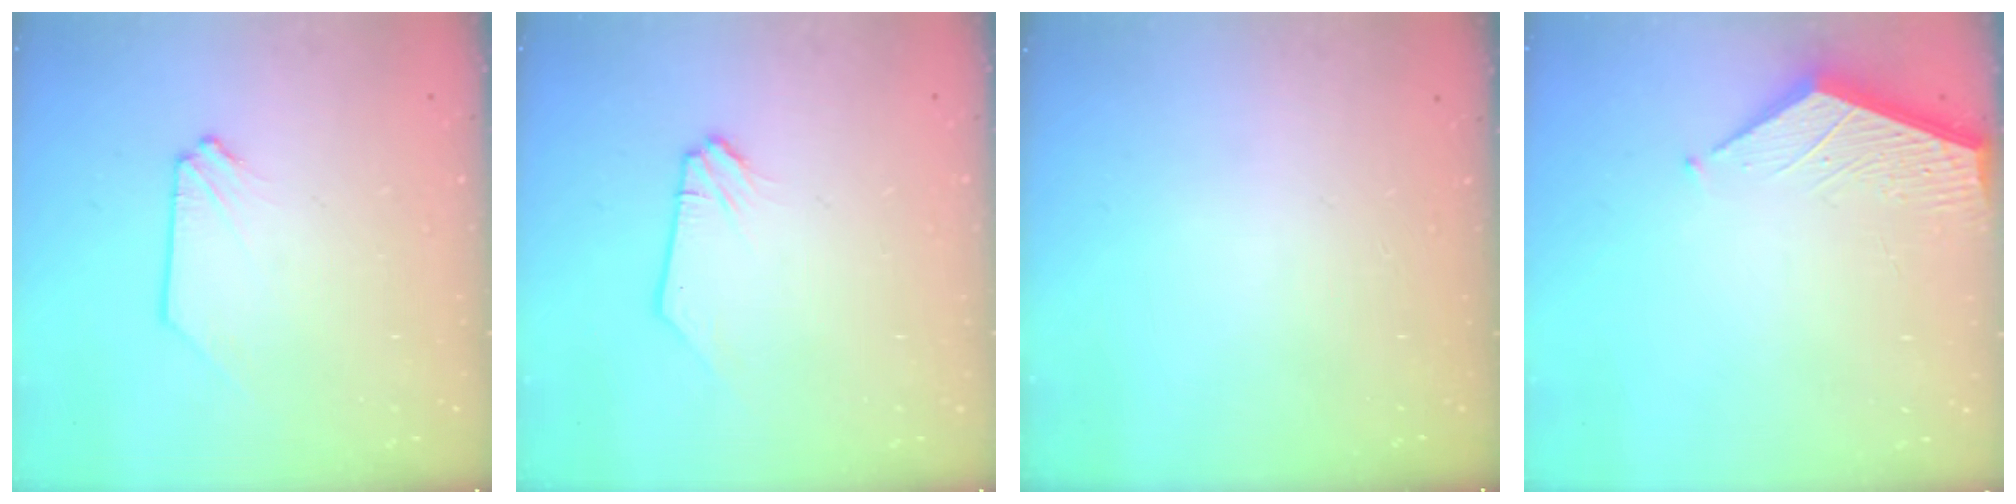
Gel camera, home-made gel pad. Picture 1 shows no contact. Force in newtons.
{"total": 0.0}
{"total": 0.0}
{"total": 3.3, "press": 3.3, "slide": 0.4}